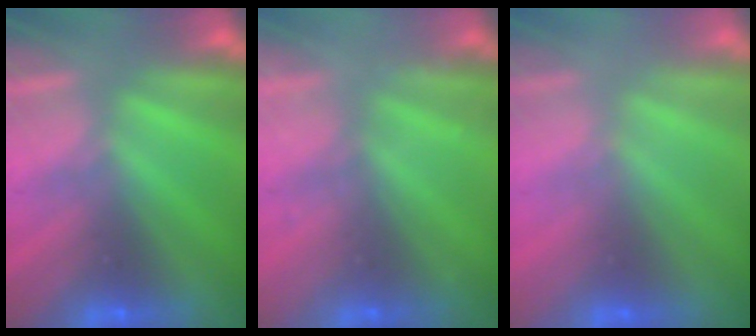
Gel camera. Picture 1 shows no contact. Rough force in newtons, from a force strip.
{"total": 2.2}
{"total": 2.6}